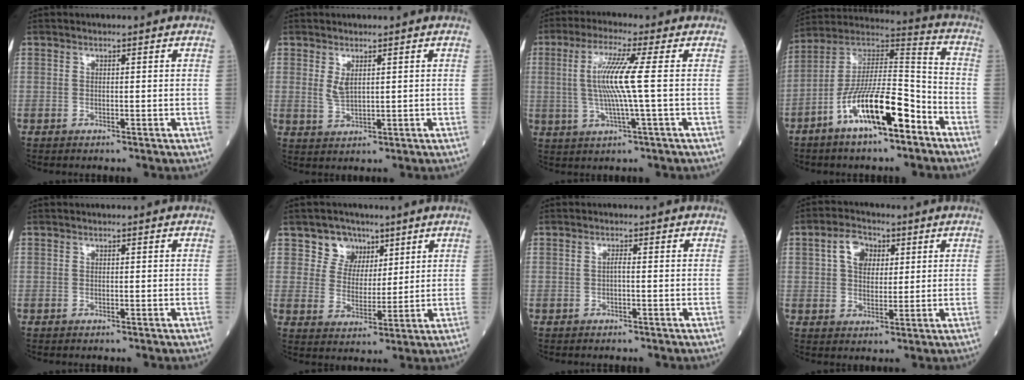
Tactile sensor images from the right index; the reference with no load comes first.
{"total": 2.2, "force": [0.9, 0.8, 1.8], "torque": [-0.039, -0.005, 0.025]}
{"total": 8.3, "force": [0.6, -1.1, 8.2], "torque": [-0.171, 0.000, 0.012]}
{"total": 15.4, "force": [-7.9, 3.5, 12.7], "torque": [-0.233, 0.010, -0.138]}
{"total": 0.0}
{"total": 6.1, "force": [3.7, 4.8, 0.8], "torque": [-0.014, 0.009, 0.066]}
{"total": 0.7, "force": [-0.2, 0.0, 0.6], "torque": [-0.008, 0.002, -0.006]}
{"total": 5.6, "force": [1.9, 3.8, 3.7], "torque": [-0.069, 0.019, 0.033]}